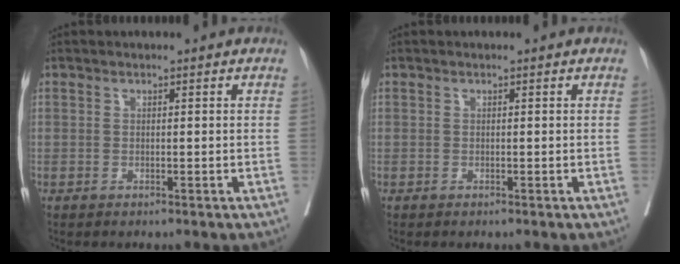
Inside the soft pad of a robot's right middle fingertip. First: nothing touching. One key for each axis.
{"total": 0.0}